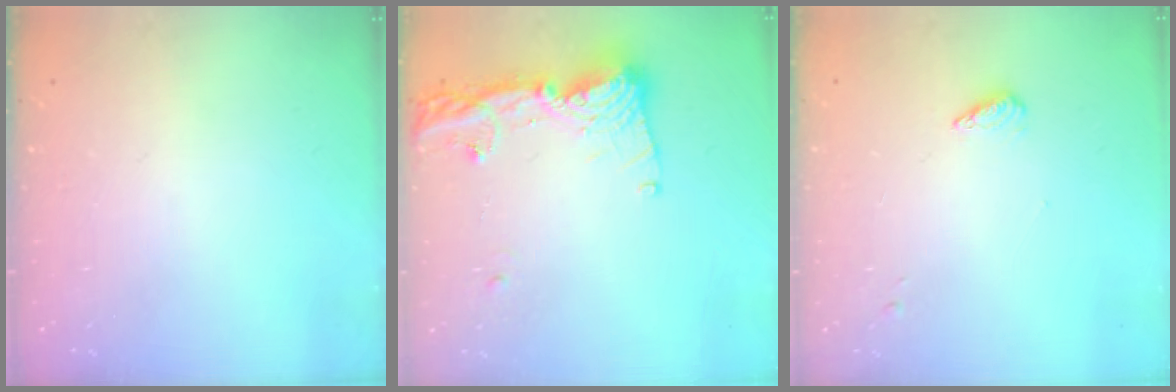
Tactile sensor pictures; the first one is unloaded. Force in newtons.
{"total": 14.5, "press": 14.4, "slide": 1.7}
{"total": 3.4, "press": 3.4, "slide": 0.5}